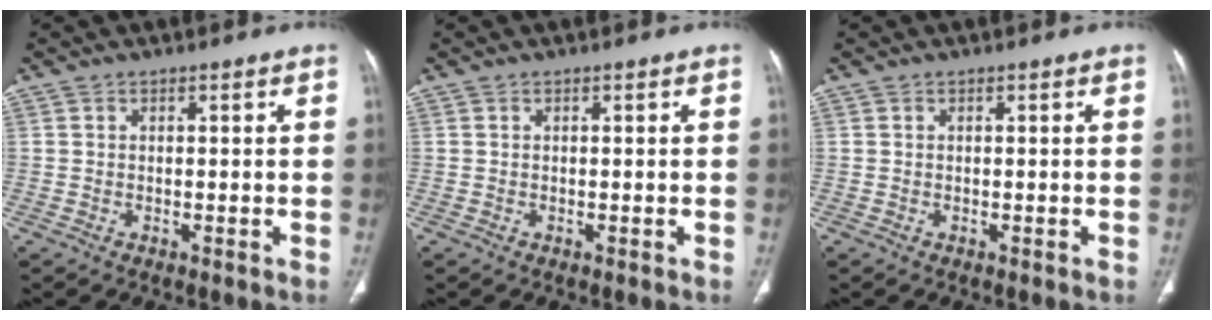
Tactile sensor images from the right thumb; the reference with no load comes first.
{"total": 0.0}
{"total": 0.0}